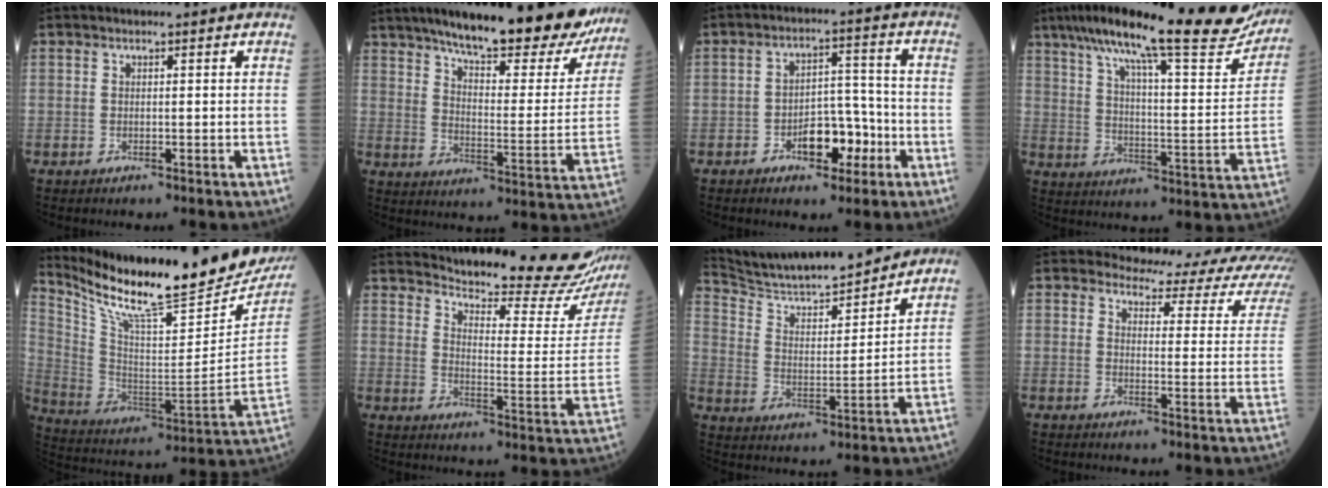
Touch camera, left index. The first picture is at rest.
{"total": 26.1, "force": [21.6, 5.6, 13.6], "torque": [-0.196, -0.025, 0.281]}
{"total": 7.2, "force": [-3.4, 3.7, 5.2], "torque": [-0.080, 0.021, -0.053]}
{"total": 27.5, "force": [22.7, 3.3, 15.1], "torque": [-0.244, -0.013, 0.307]}
{"total": 28.0, "force": [23.9, 4.5, 13.9], "torque": [-0.250, -0.071, 0.352]}
{"total": 24.1, "force": [22.5, 1.5, 8.4], "torque": [-0.122, -0.106, 0.273]}
{"total": 18.0, "force": [16.6, 1.1, 6.9], "torque": [-0.127, -0.002, 0.270]}
{"total": 15.6, "force": [14.2, 4.3, 5.0], "torque": [-0.029, -0.048, 0.126]}